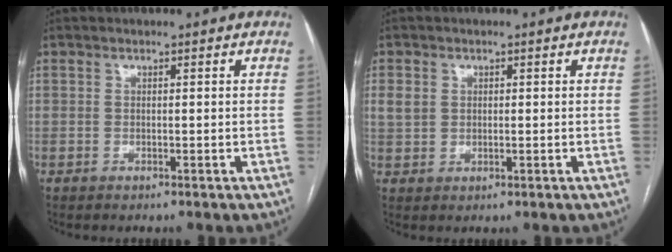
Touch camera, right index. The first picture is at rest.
{"total": 2.9, "force": [0.8, 2.5, 1.3], "torque": [-0.030, 0.009, 0.022]}